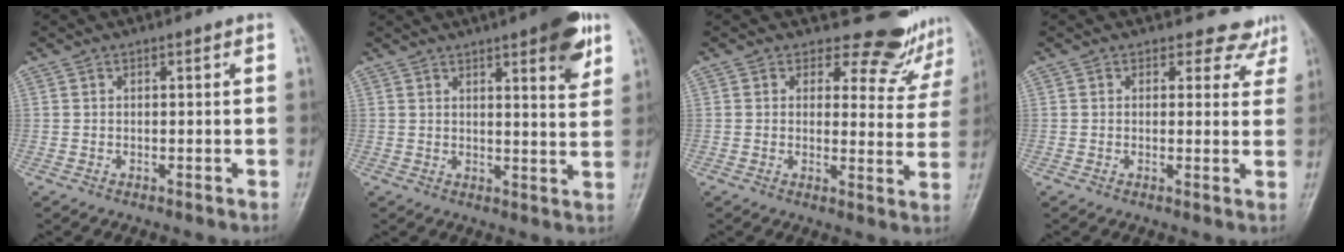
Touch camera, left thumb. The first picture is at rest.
{"total": 10.0, "force": [5.5, 2.5, 8.0], "torque": [-0.086, -0.023, 0.066]}
{"total": 10.7, "force": [9.7, 4.4, 1.0], "torque": [0.033, -0.078, 0.095]}
{"total": 4.8, "force": [4.1, 2.6, -0.1], "torque": [0.035, -0.025, 0.027]}